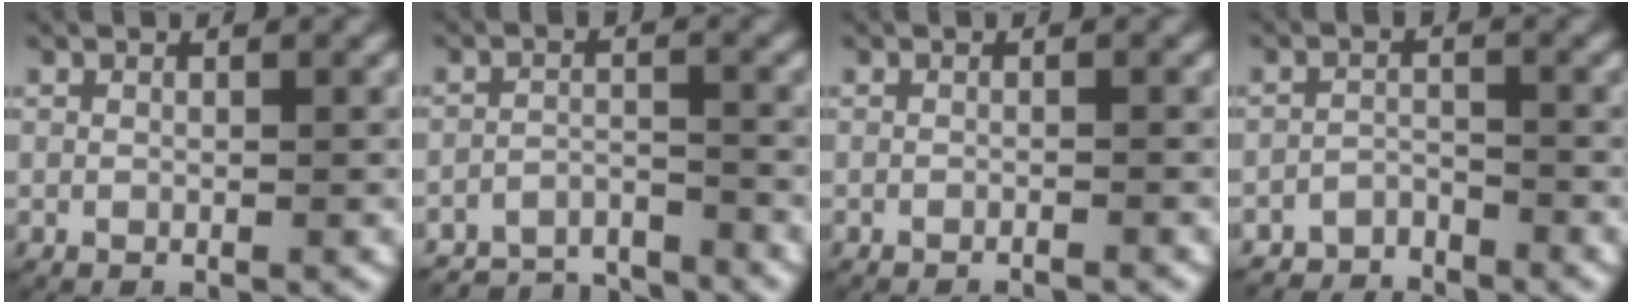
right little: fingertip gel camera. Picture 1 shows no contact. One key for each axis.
{"total": 6.7, "fx": -6.4, "fy": 1.8, "fz": 1.2, "tx": -0.011, "ty": -0.016, "tz": -0.109}
{"total": 1.0, "fx": -0.9, "fy": -0.2, "fz": 0.2, "tx": -0.002, "ty": 0.002, "tz": -0.018}
{"total": 3.1, "fx": -3.0, "fy": 1.0, "fz": 0.1, "tx": -0.002, "ty": -0.007, "tz": -0.058}